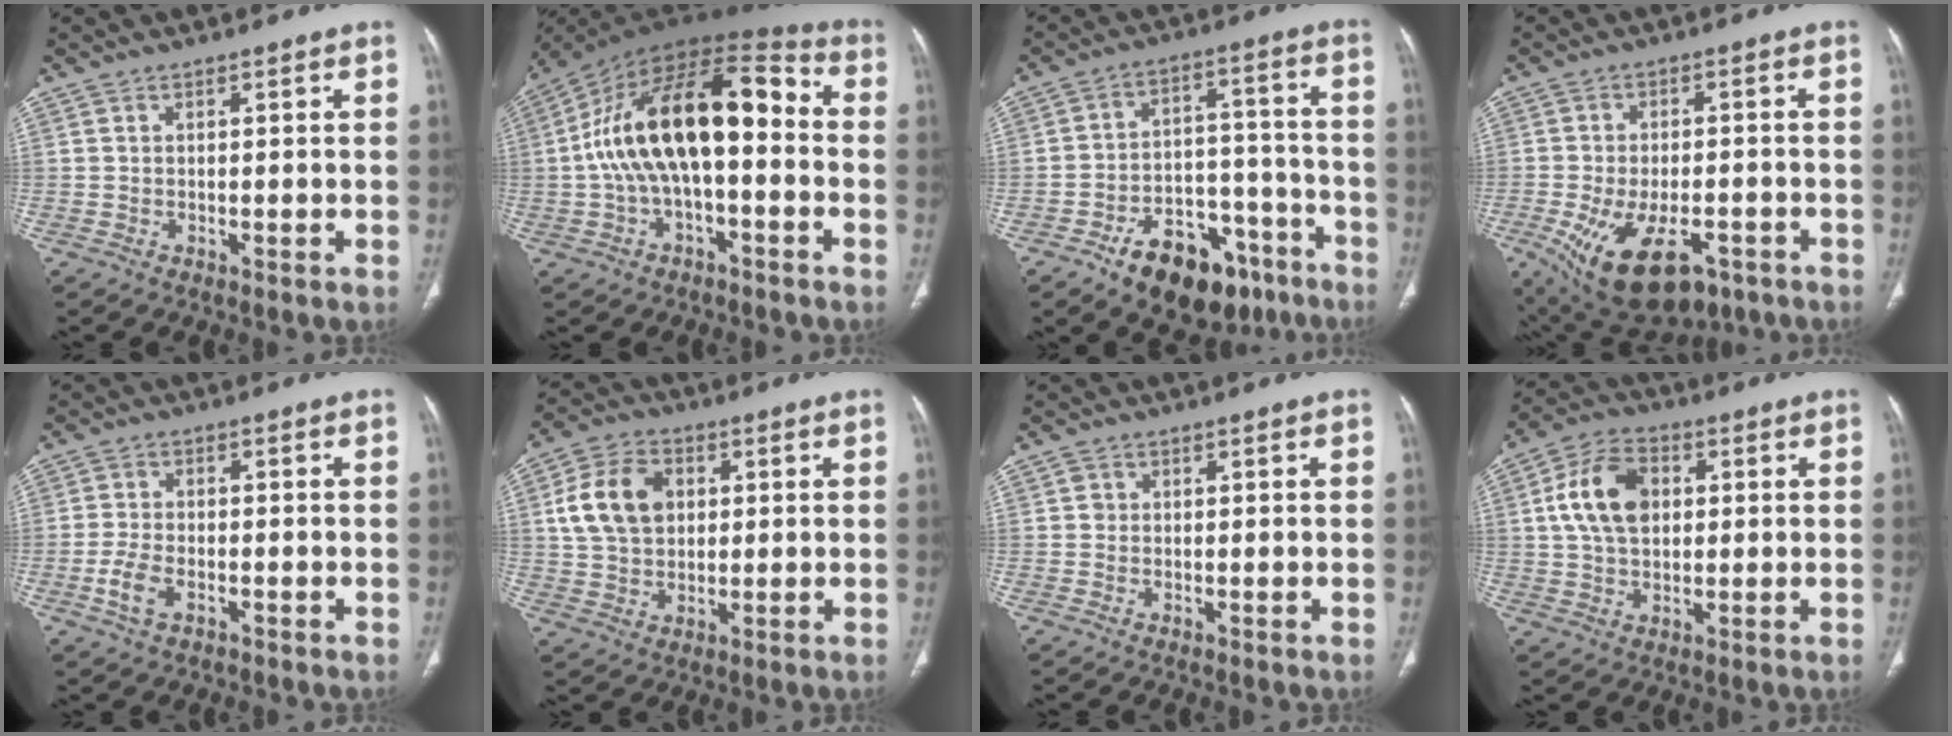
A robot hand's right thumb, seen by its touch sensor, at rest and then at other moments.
{"total": 20.8, "force": [-0.8, 10.1, 18.2], "torque": [-0.306, 0.062, -0.018]}
{"total": 17.7, "force": [-11.2, 9.8, 9.5], "torque": [-0.098, 0.087, -0.164]}
{"total": 17.1, "force": [-8.4, 8.8, 11.9], "torque": [-0.220, 0.008, -0.117]}
{"total": 4.7, "force": [-1.9, 2.5, 3.5], "torque": [-0.079, 0.006, -0.036]}
{"total": 12.2, "force": [2.6, 8.9, 8.0], "torque": [-0.131, 0.007, 0.046]}
{"total": 1.0, "force": [0.1, 1.0, 0.2], "torque": [0.003, 0.003, 0.002]}
{"total": 11.6, "force": [2.1, 7.8, 8.3], "torque": [-0.141, 0.011, 0.033]}